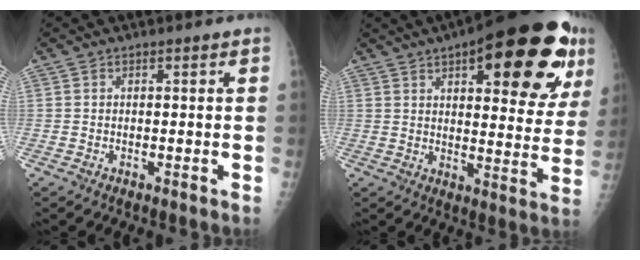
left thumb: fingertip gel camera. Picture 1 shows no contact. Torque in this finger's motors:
{"motor_torque": [0.61, 0.72, 1.54, -1.23, 0.19]}